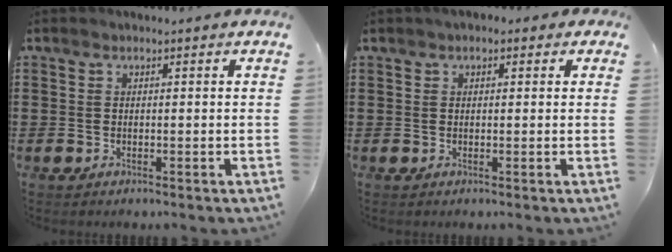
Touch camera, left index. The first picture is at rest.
{"total": 1.3, "force": [0.4, 1.0, 0.8], "torque": [-0.017, 0.008, 0.007]}